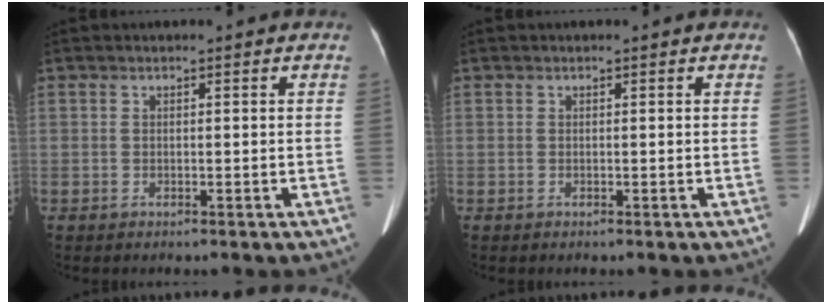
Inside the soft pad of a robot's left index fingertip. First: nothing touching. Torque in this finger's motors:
{"motor_torque": [0.00, 0.00, 0.00, 0.00]}